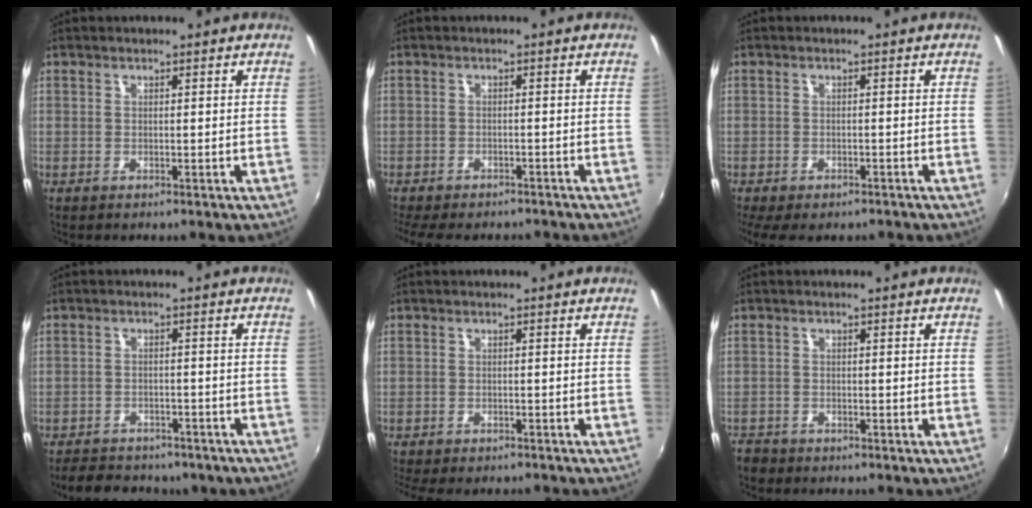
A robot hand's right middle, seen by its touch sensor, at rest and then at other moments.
{"total": 9.8, "force": [-8.5, 3.0, 4.1], "torque": [-0.097, -0.026, -0.127]}
{"total": 7.2, "force": [-5.5, 2.8, 3.7], "torque": [-0.089, -0.034, -0.087]}
{"total": 12.0, "force": [-9.6, 5.6, 4.7], "torque": [-0.112, -0.005, -0.128]}
{"total": 7.2, "force": [-6.2, 2.0, 3.1], "torque": [-0.076, -0.025, -0.095]}
{"total": 3.3, "force": [-2.7, 1.7, 0.5], "torque": [-0.023, -0.007, -0.055]}